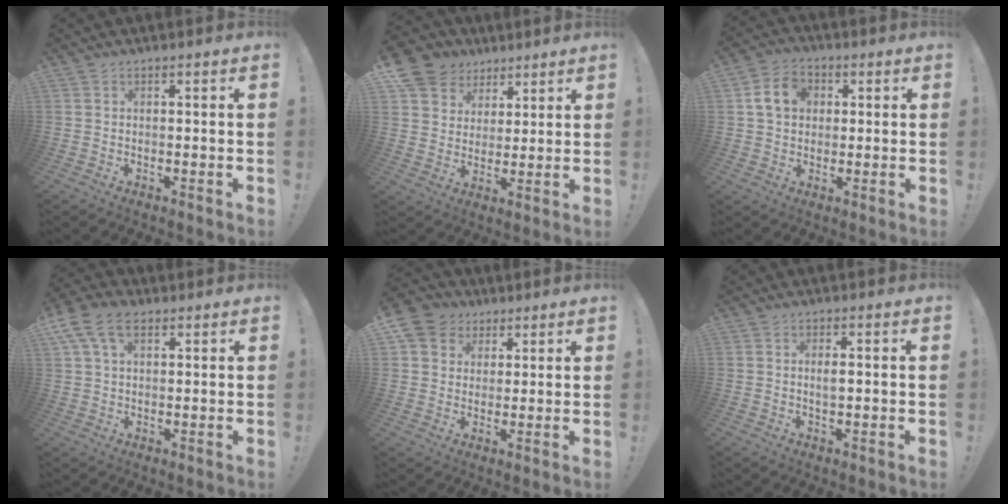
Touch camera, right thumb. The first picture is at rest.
{"total": 10.6, "force": [6.1, 8.4, 2.3], "torque": [-0.039, -0.043, 0.124]}
{"total": 9.3, "force": [2.3, 7.3, 5.2], "torque": [-0.080, 0.012, 0.048]}
{"total": 9.6, "force": [4.5, 5.8, 6.1], "torque": [-0.109, 0.003, 0.089]}
{"total": 8.5, "force": [3.6, 7.4, 2.1], "torque": [-0.033, -0.016, 0.075]}
{"total": 2.1, "force": [0.1, 0.8, 2.0], "torque": [-0.033, 0.001, 0.000]}